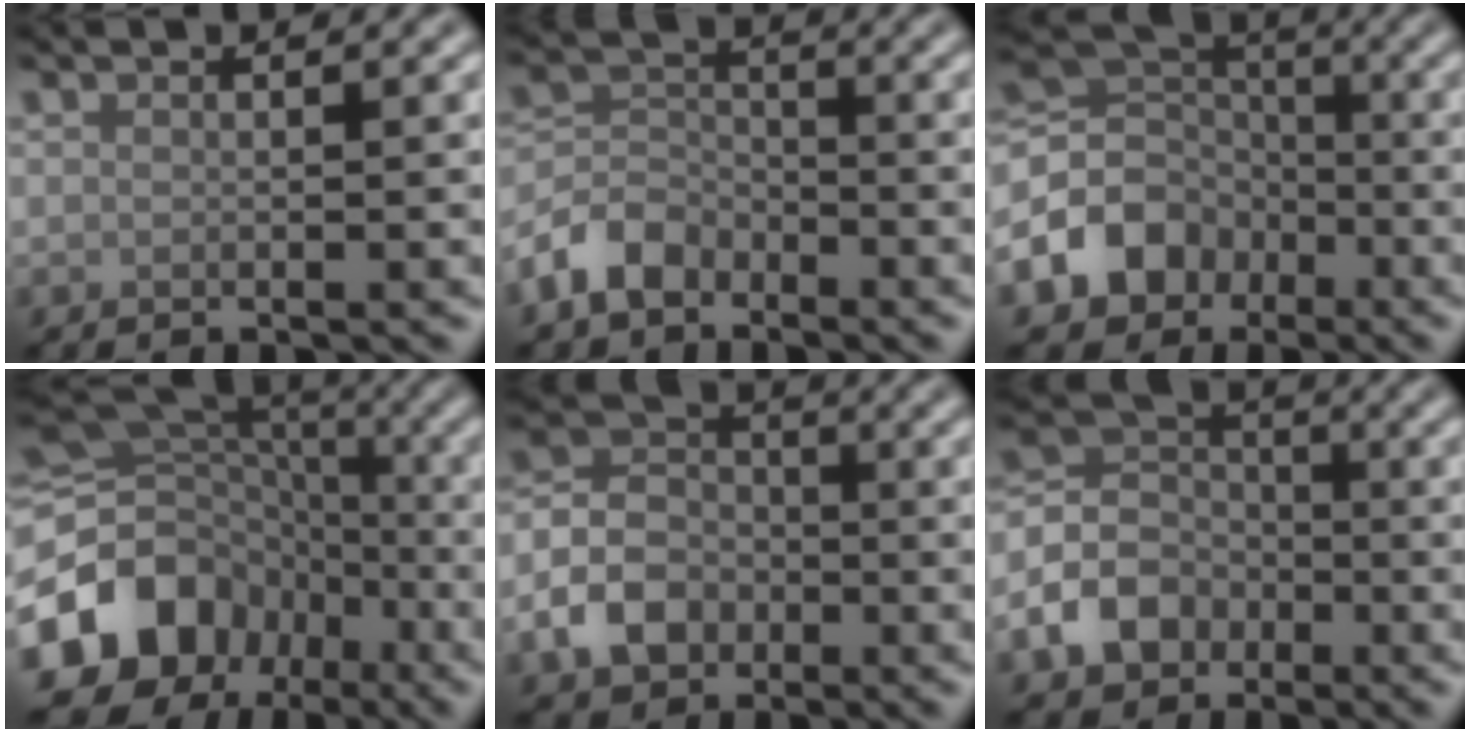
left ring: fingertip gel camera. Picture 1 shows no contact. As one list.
[{"total": 4.0, "force": [-2.8, 2.5, 1.4], "torque": [-0.030, 0.005, -0.067]}, {"total": 7.8, "force": [-3.8, 6.1, 3.1], "torque": [-0.062, 0.004, -0.087]}, {"total": 15.0, "force": [-6.2, 12.3, 6.0], "torque": [-0.144, -0.012, -0.108]}, {"total": 5.1, "force": [-2.3, 3.9, 2.5], "torque": [-0.052, 0.004, -0.055]}, {"total": 5.7, "force": [-2.8, 4.4, 2.4], "torque": [-0.052, 0.004, -0.068]}]